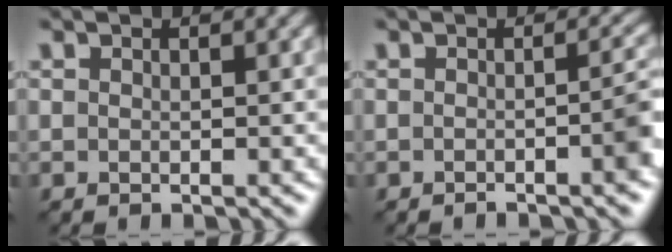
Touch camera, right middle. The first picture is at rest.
{"total": 3.1, "force": [-1.1, 0.8, 2.8], "torque": [-0.023, 0.007, -0.022]}